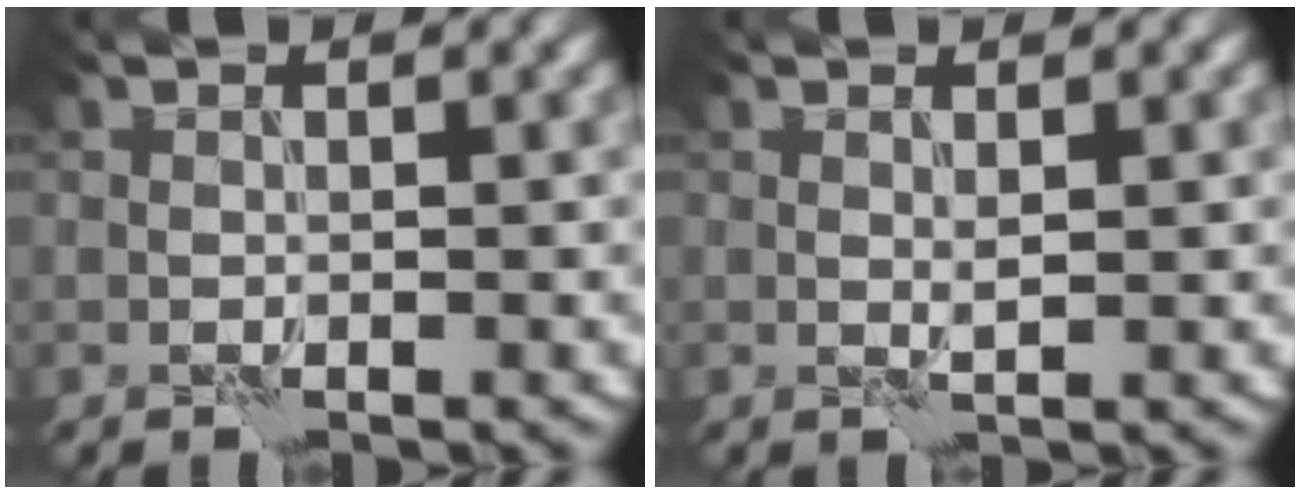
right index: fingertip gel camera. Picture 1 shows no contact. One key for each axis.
{"total": 0.7, "fx": 0.4, "fy": 0.0, "fz": 0.6, "tx": -0.012, "ty": -0.002, "tz": 0.006}